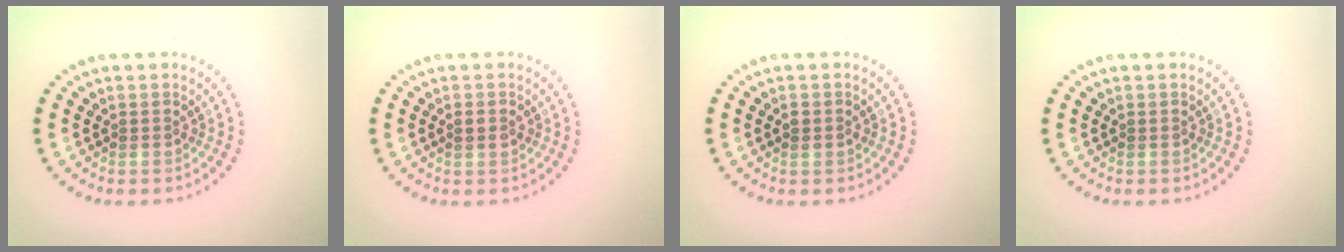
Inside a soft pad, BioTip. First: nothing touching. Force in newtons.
{"total": 1.6, "press": 1.6, "slide": 0.1}
{"total": 1.4, "press": 1.4, "slide": 0.2}
{"total": 0.0}